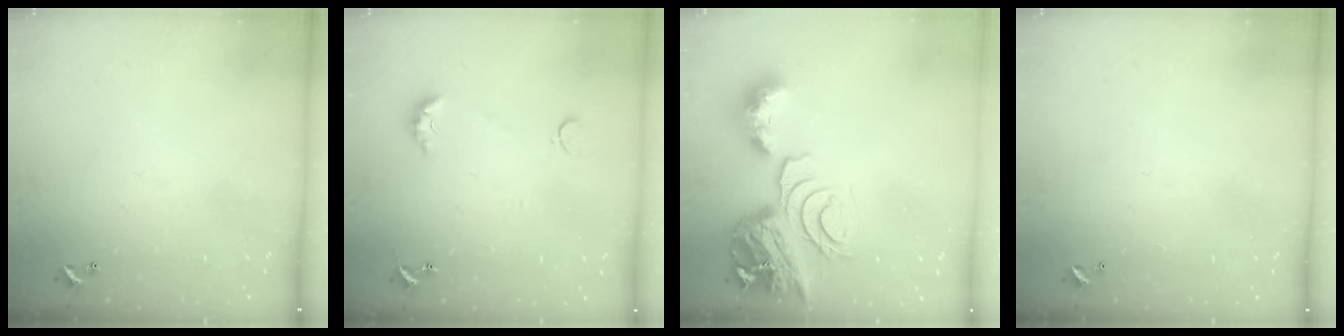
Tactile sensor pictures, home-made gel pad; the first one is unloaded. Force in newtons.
{"total": 3.6, "press": 3.6, "slide": 0.6}
{"total": 13.7, "press": 13.6, "slide": 1.8}
{"total": 2.9, "press": 2.9, "slide": 0.1}